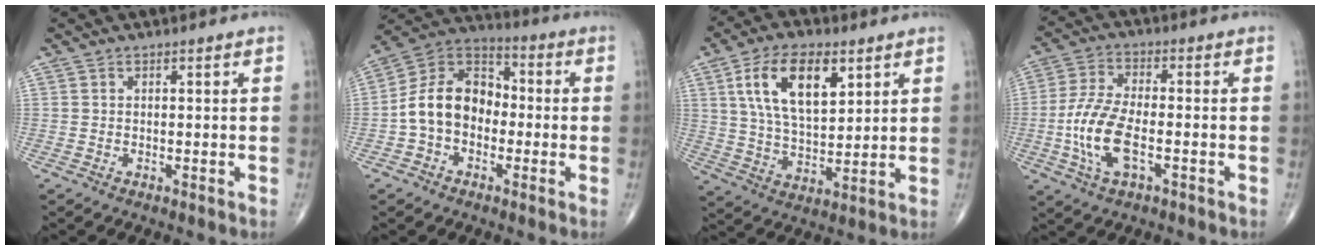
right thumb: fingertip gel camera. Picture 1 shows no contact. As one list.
[{"total": 12.8, "force": [-2.0, 9.5, 8.3], "torque": [-0.128, 0.045, -0.052]}, {"total": 14.7, "force": [5.9, 7.3, 11.4], "torque": [-0.189, -0.015, 0.111]}, {"total": 10.9, "force": [-2.8, 4.9, 9.4], "torque": [-0.203, 0.014, -0.057]}]